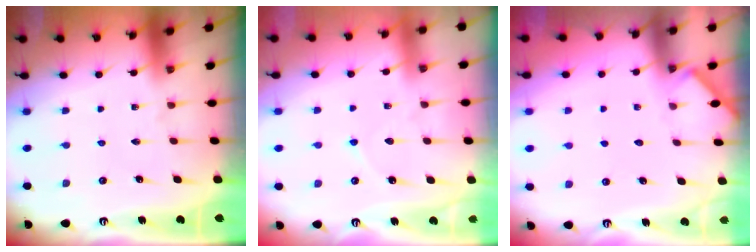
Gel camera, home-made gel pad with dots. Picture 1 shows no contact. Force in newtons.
{"total": 3.9, "press": 3.9, "slide": 0.3}
{"total": 3.6, "press": 3.5, "slide": 0.4}